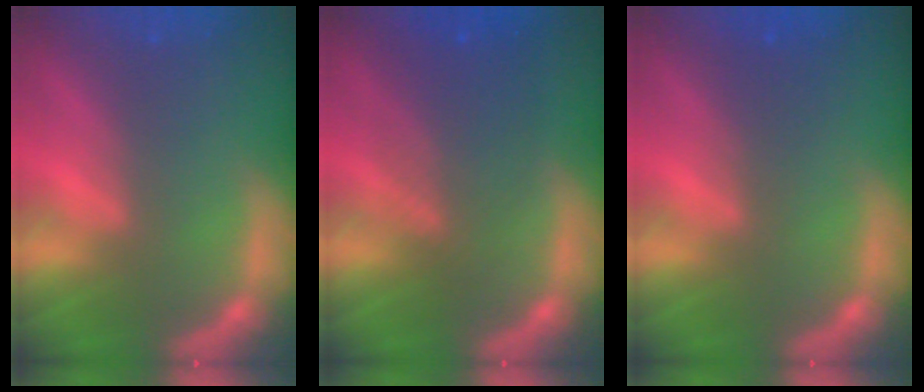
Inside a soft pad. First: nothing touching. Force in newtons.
{"total": 6.0}
{"total": 1.5}